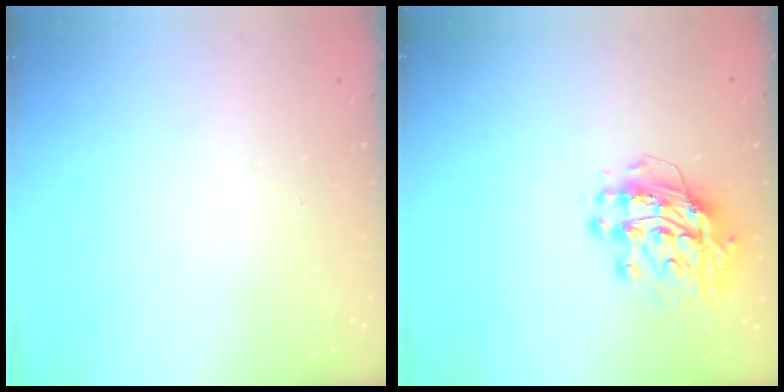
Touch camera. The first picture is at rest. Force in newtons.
{"total": 12.9, "press": 12.8, "slide": 1.2}